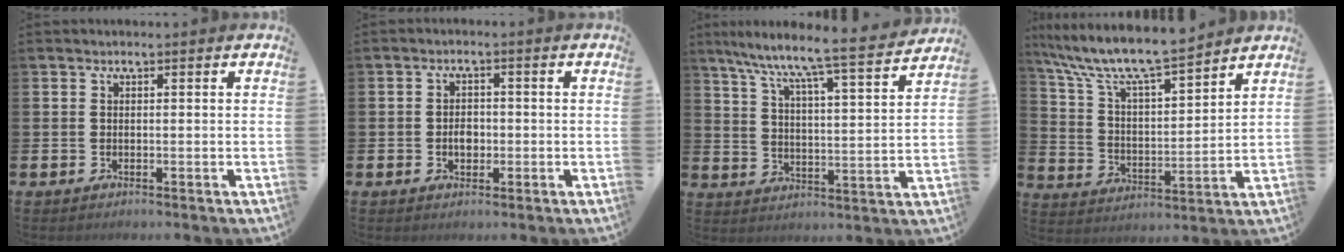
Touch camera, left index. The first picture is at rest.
{"total": 2.5, "force": [-0.4, 1.8, 1.7], "torque": [-0.010, -0.003, -0.014]}
{"total": 8.3, "force": [7.5, -0.1, 3.5], "torque": [-0.095, -0.064, 0.121]}
{"total": 9.9, "force": [9.1, 1.2, 3.8], "torque": [-0.112, -0.056, 0.155]}